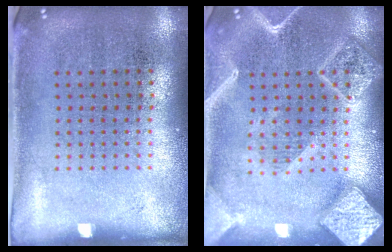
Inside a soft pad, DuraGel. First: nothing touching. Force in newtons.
{"total": 2.8, "press": 2.8, "slide": 0.3}